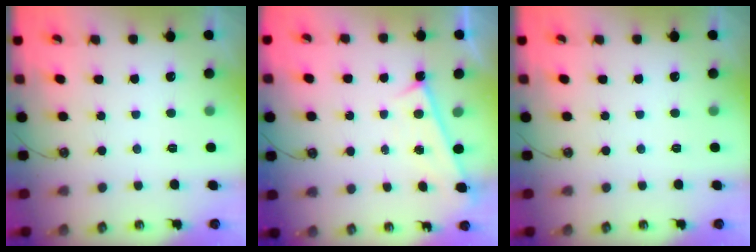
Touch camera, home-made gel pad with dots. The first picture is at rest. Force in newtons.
{"total": 1.4, "press": 1.1, "slide": 0.7}
{"total": 0.0}